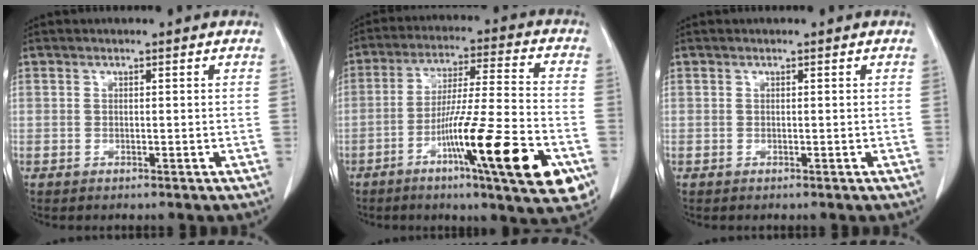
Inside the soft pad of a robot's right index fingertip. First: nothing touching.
{"total": 20.1, "force": [-8.1, 0.6, 18.4], "torque": [-0.258, -0.021, -0.126]}
{"total": 0.0}